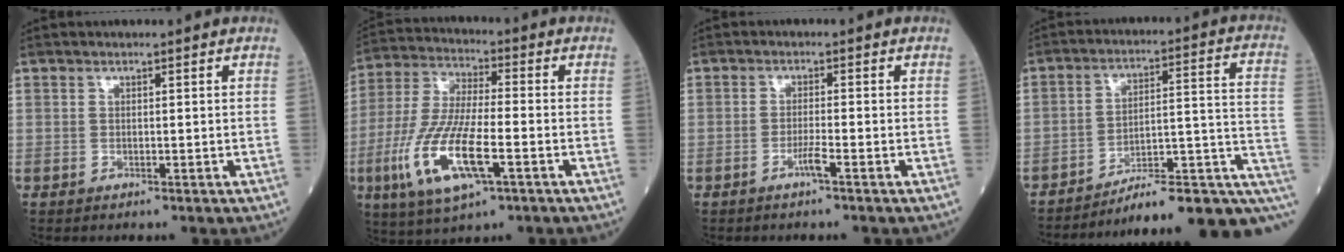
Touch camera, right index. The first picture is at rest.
{"total": 14.7, "force": [-5.1, 3.4, 13.4], "torque": [-0.288, -0.018, -0.091]}
{"total": 2.1, "force": [-1.2, -0.3, 1.7], "torque": [-0.034, -0.002, -0.026]}
{"total": 17.9, "force": [-11.4, 3.6, 13.3], "torque": [-0.113, 0.060, -0.152]}